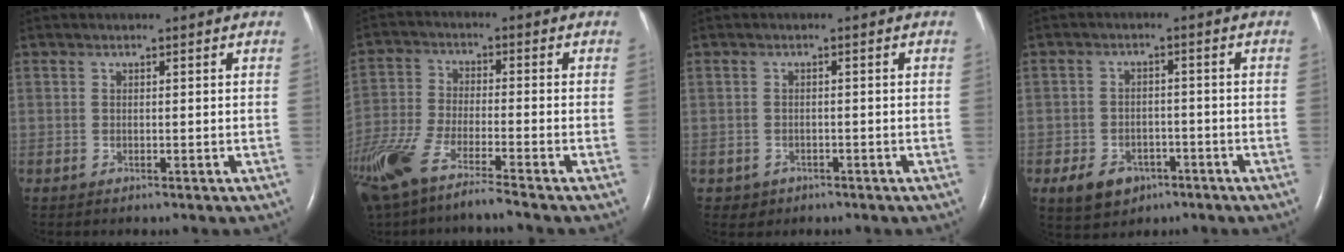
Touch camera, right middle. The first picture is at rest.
{"total": 12.3, "force": [-9.3, 1.7, 8.0], "torque": [-0.173, -0.026, -0.177]}
{"total": 1.7, "force": [-0.9, 1.5, -0.1], "torque": [0.003, 0.008, -0.009]}
{"total": 6.4, "force": [-3.4, 4.8, 2.7], "torque": [-0.045, 0.006, -0.044]}